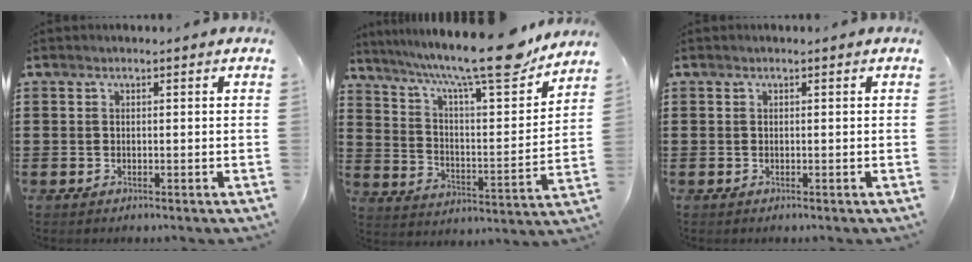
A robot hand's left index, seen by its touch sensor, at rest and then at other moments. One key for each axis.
{"total": 15.0, "fx": 11.9, "fy": 1.9, "fz": 8.9, "tx": -0.167, "ty": -0.076, "tz": 0.195}
{"total": 0.0}